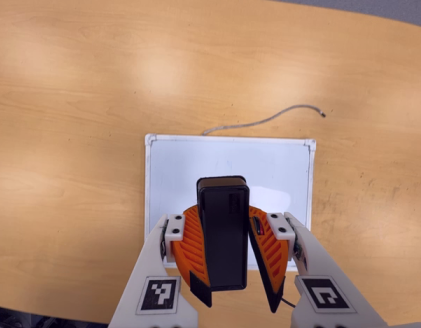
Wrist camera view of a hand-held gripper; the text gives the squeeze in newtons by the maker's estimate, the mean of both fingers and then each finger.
{"total": 9.4, "left": 9.8, "right": 9.1}